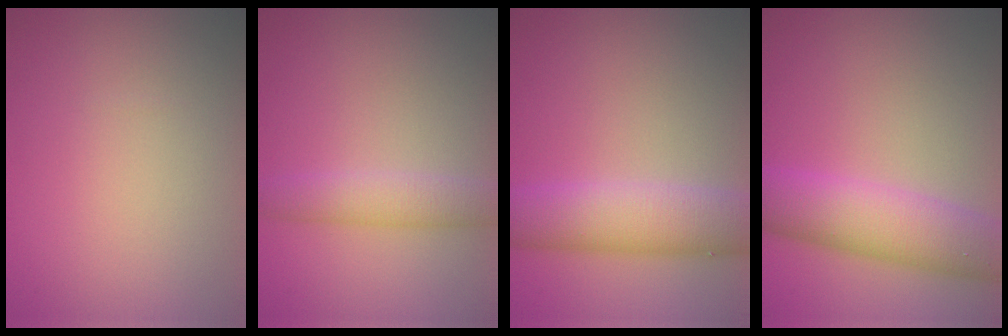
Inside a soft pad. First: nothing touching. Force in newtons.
{"total": 2.9, "press": 2.9, "slide": 0.0}
{"total": 6.4, "press": 6.4, "slide": 0.2}
{"total": 7.0, "press": 7.0, "slide": 0.1}